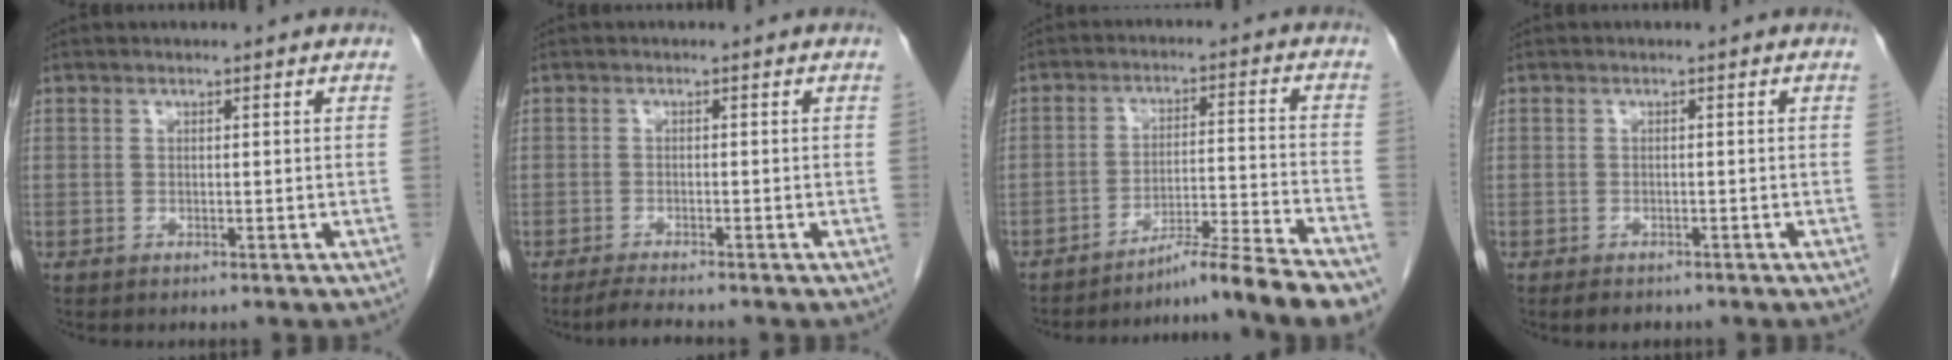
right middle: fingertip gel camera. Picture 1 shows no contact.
{"total": 3.1, "force": [-2.8, -0.1, 1.5], "torque": [-0.034, -0.012, -0.049]}
{"total": 12.2, "force": [-10.7, -2.6, 5.2], "torque": [-0.055, 0.008, -0.168]}
{"total": 2.3, "force": [-1.8, 1.1, 1.0], "torque": [-0.017, -0.003, -0.022]}